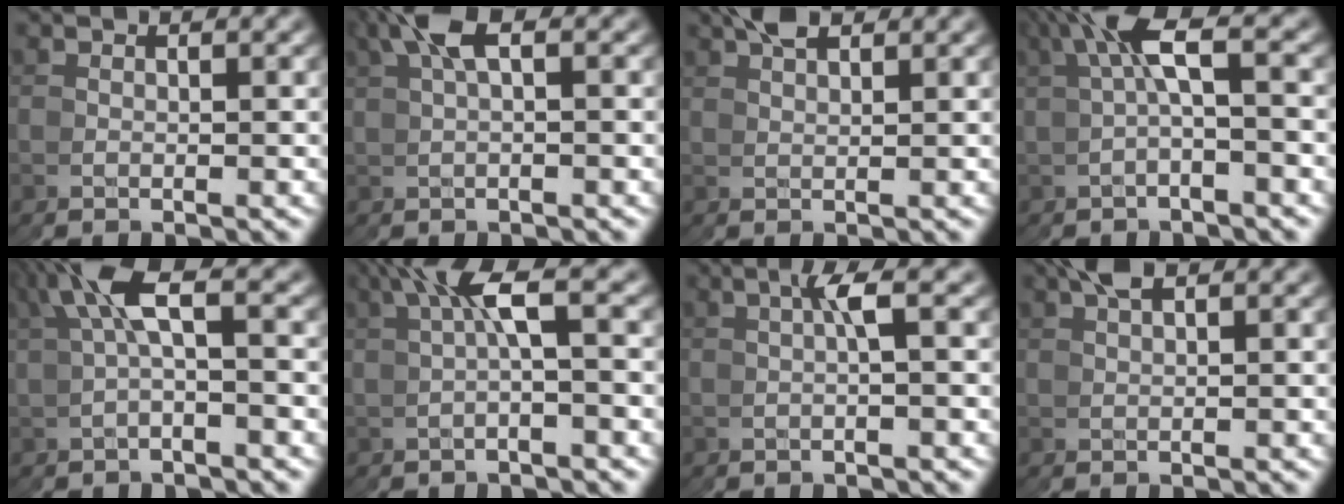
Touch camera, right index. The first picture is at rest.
{"total": 2.9, "force": [1.7, 0.5, 2.3], "torque": [-0.026, 0.022, 0.023]}
{"total": 2.8, "force": [1.7, 0.9, 1.9], "torque": [-0.013, 0.011, 0.028]}
{"total": 3.2, "force": [1.3, 0.4, 2.9], "torque": [-0.051, 0.016, 0.018]}
{"total": 3.8, "force": [1.9, 1.3, 3.0], "torque": [-0.057, 0.013, 0.028]}
{"total": 3.2, "force": [1.5, -0.4, 2.8], "torque": [-0.045, 0.024, 0.021]}
{"total": 1.9, "force": [0.8, -1.4, 1.1], "torque": [-0.025, 0.018, 0.013]}
{"total": 2.1, "force": [1.1, 0.4, 1.7], "torque": [-0.018, 0.015, 0.018]}